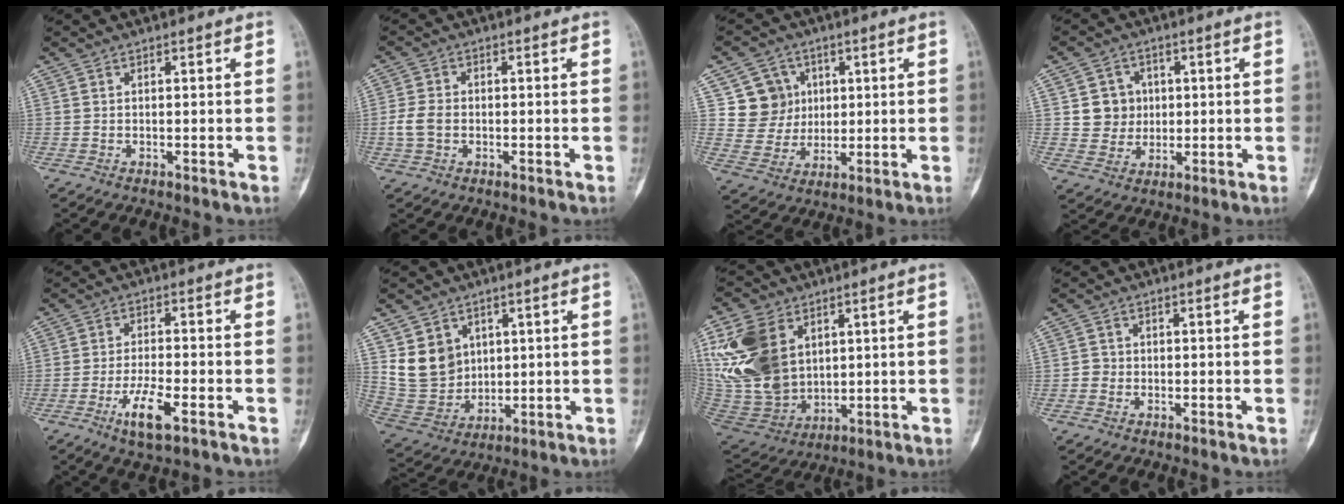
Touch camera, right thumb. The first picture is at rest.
{"total": 4.4, "force": [-0.7, 3.3, 2.8], "torque": [-0.063, 0.010, -0.015]}
{"total": 9.4, "force": [3.0, 8.7, 1.9], "torque": [0.010, -0.008, 0.059]}
{"total": 6.8, "force": [1.1, 6.5, 1.8], "torque": [0.009, 0.003, 0.018]}
{"total": 7.2, "force": [-3.4, 2.0, 6.0], "torque": [-0.117, 0.008, -0.057]}
{"total": 10.9, "force": [3.8, 9.0, 4.8], "torque": [-0.063, -0.018, 0.094]}
{"total": 21.8, "force": [6.5, 15.4, 14.0], "torque": [-0.290, -0.024, 0.143]}
{"total": 1.8, "force": [-0.4, 1.7, 0.3], "torque": [0.005, 0.008, -0.012]}